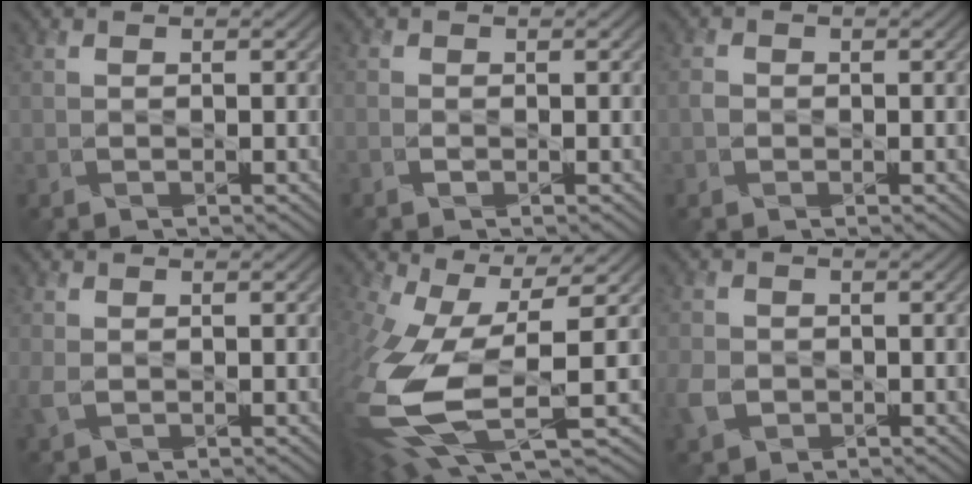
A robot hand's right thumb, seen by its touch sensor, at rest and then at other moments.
{"total": 0.6, "force": [-0.5, 0.2, 0.2], "torque": [-0.005, -0.008, -0.011]}
{"total": 0.9, "force": [-0.4, 0.9, 0.1], "torque": [-0.003, -0.005, -0.011]}
{"total": 1.7, "force": [-0.3, 1.2, 1.2], "torque": [-0.044, -0.008, -0.003]}
{"total": 14.5, "force": [-3.8, 6.2, 12.6], "torque": [-0.316, -0.058, -0.043]}
{"total": 2.7, "force": [-1.0, 2.3, 0.9], "torque": [-0.032, -0.009, -0.023]}